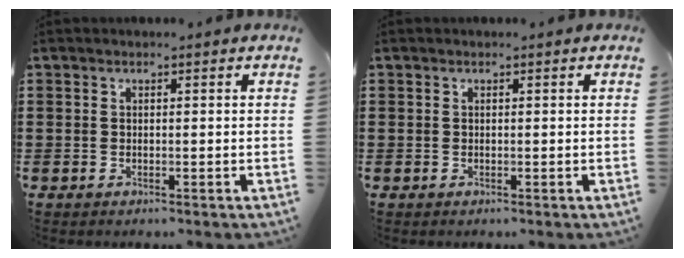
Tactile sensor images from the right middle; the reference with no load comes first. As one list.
[{"total": 0.0}]